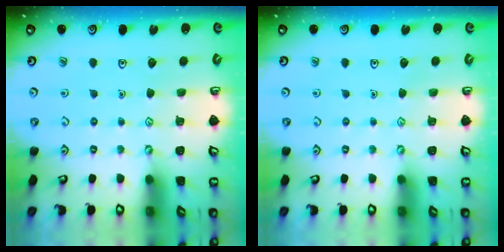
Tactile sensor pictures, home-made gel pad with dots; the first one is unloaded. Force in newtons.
{"total": 0.0}